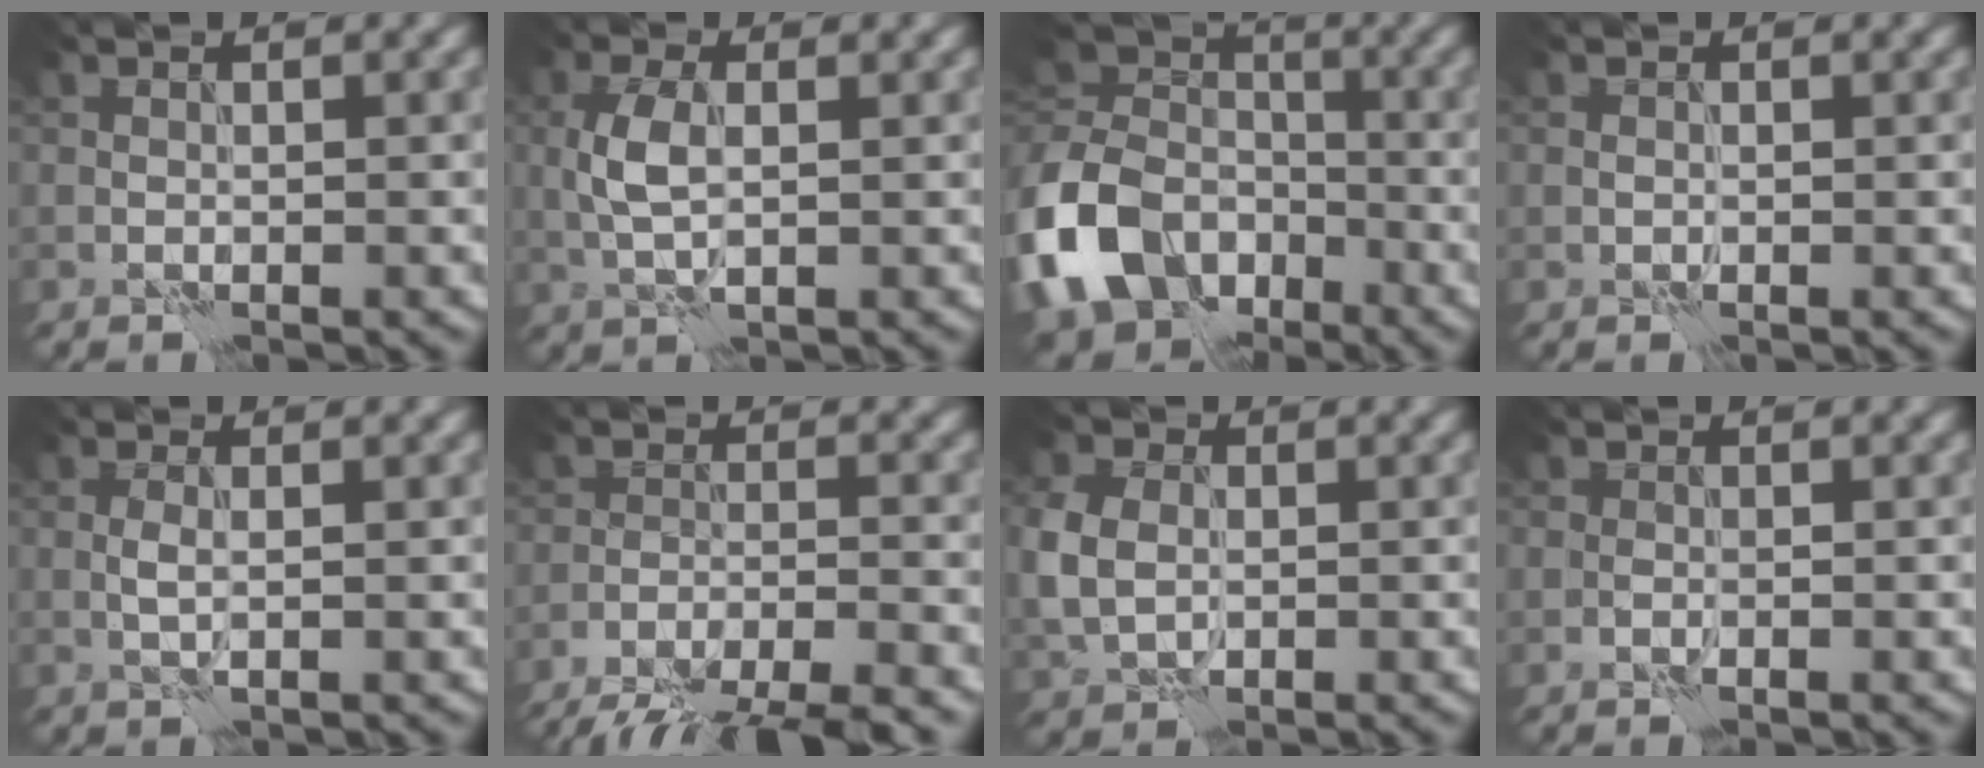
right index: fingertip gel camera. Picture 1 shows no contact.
{"total": 3.4, "force": [0.2, 1.7, 3.0], "torque": [-0.072, 0.002, 0.005]}
{"total": 12.4, "force": [-5.9, 8.8, 6.4], "torque": [-0.154, -0.013, -0.126]}
{"total": 0.6, "force": [0.1, 0.5, 0.4], "torque": [-0.005, 0.000, 0.001]}
{"total": 1.2, "force": [0.0, 0.3, 1.2], "torque": [-0.026, 0.001, -0.001]}
{"total": 9.6, "force": [-8.5, 1.9, 3.9], "torque": [-0.061, -0.015, -0.128]}
{"total": 5.5, "force": [0.0, 4.2, 3.5], "torque": [-0.105, 0.002, 0.003]}
{"total": 0.8, "force": [-0.2, 0.5, 0.6], "torque": [-0.011, 0.000, -0.005]}